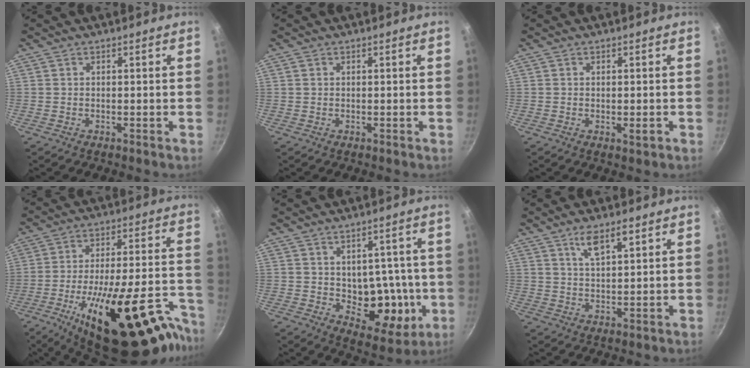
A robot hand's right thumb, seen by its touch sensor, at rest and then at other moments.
{"total": 0.6, "force": [0.2, 0.5, 0.2], "torque": [-0.003, 0.002, 0.002]}
{"total": 1.5, "force": [-0.4, 0.6, 1.4], "torque": [-0.021, -0.003, -0.007]}
{"total": 30.7, "force": [-18.5, 10.7, 22.1], "torque": [-0.270, 0.087, -0.273]}
{"total": 13.6, "force": [-1.5, 9.2, 9.9], "torque": [-0.073, -0.009, -0.006]}
{"total": 5.7, "force": [3.2, 1.9, 4.3], "torque": [-0.076, -0.012, 0.062]}